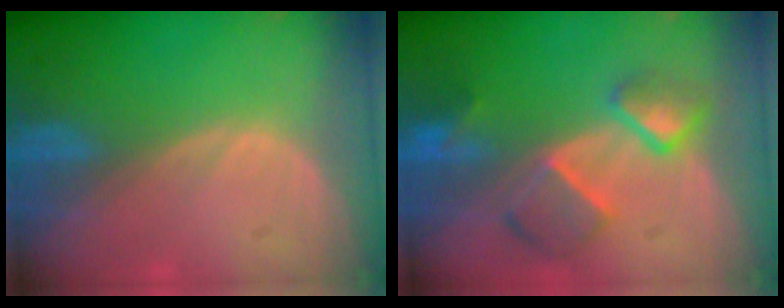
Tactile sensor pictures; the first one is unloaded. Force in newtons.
{"total": 7.5, "press": 6.7, "slide": 3.4}